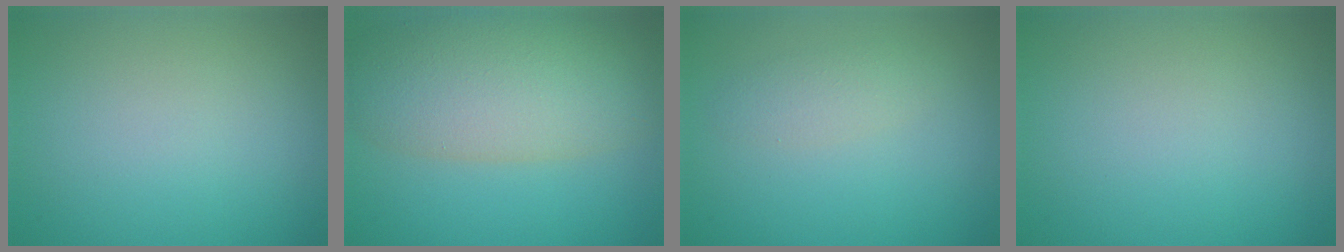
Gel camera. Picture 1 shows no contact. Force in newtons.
{"total": 8.7, "press": 8.7, "slide": 0.7}
{"total": 1.7, "press": 1.7, "slide": 0.0}
{"total": 0.0}